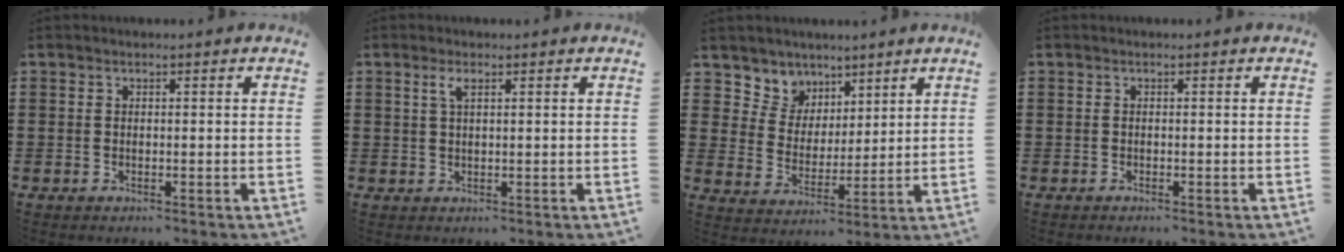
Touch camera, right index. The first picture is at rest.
{"total": 1.9, "force": [0.9, 0.5, 1.6], "torque": [-0.034, 0.005, 0.014]}
{"total": 6.0, "force": [4.1, 4.3, -0.9], "torque": [-0.025, -0.024, 0.075]}
{"total": 0.0}